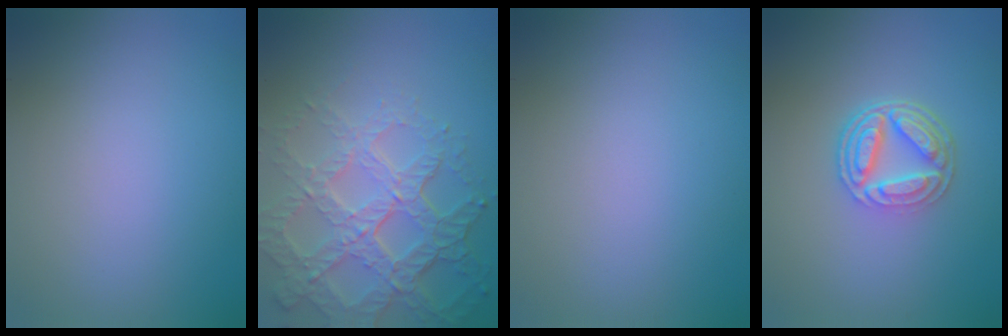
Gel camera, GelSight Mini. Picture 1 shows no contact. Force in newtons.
{"total": 7.6, "press": 5.3, "slide": 5.4}
{"total": 0.0}
{"total": 5.0, "press": 3.7, "slide": 3.4}